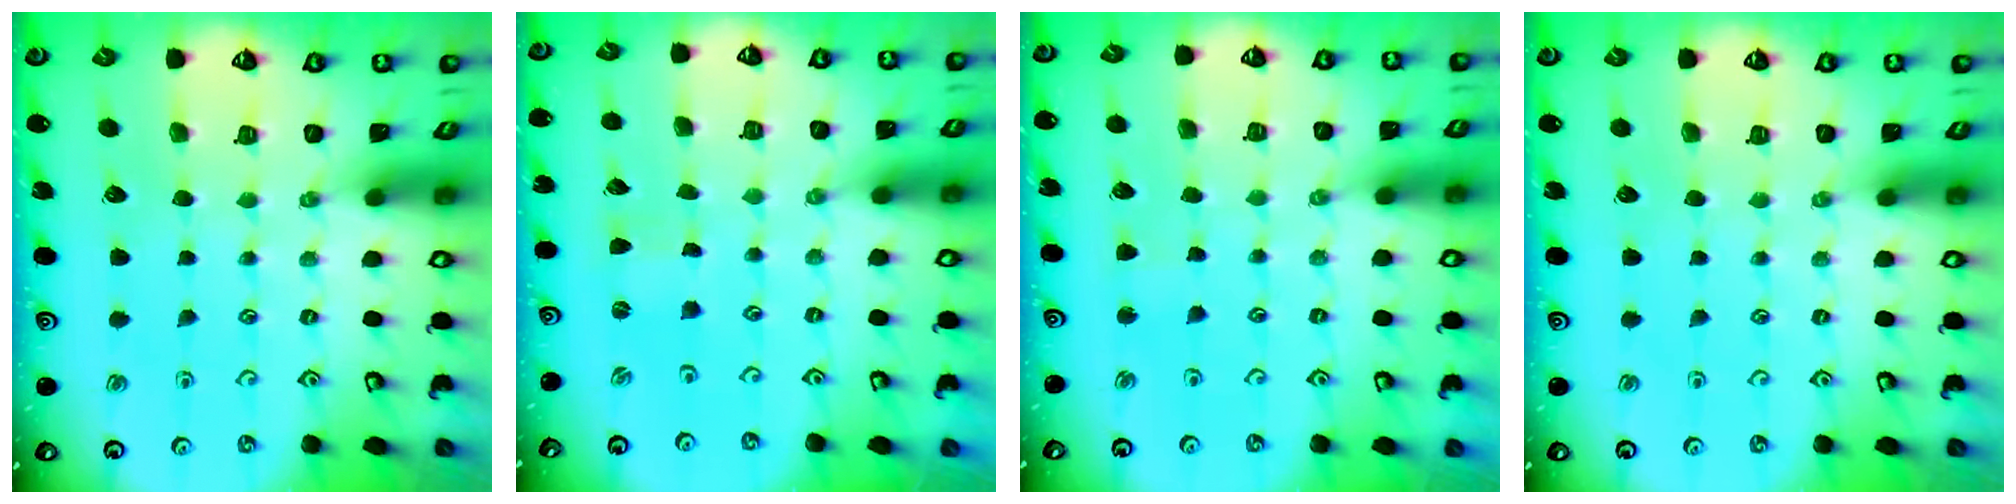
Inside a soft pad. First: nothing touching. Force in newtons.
{"total": 0.0}
{"total": 1.5, "press": 1.5, "slide": 0.3}
{"total": 0.0}